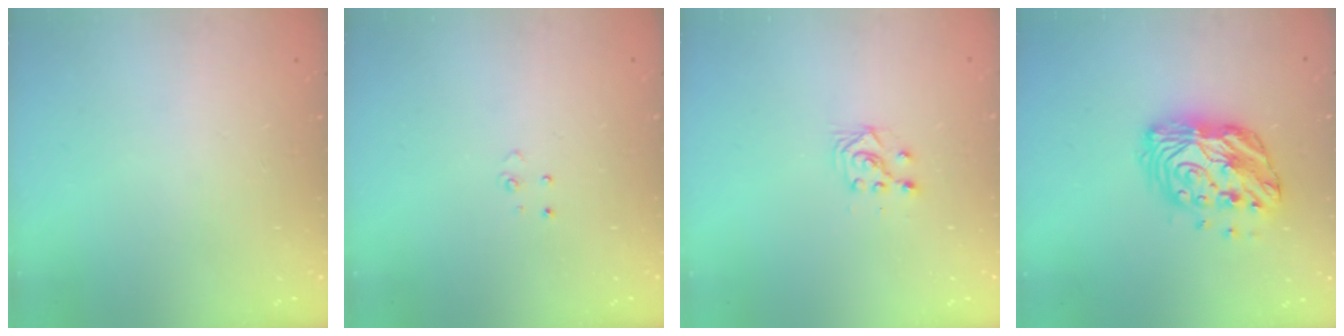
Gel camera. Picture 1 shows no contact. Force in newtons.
{"total": 3.8, "press": 3.8, "slide": 0.3}
{"total": 5.7, "press": 5.6, "slide": 0.9}
{"total": 12.7, "press": 12.7, "slide": 0.6}